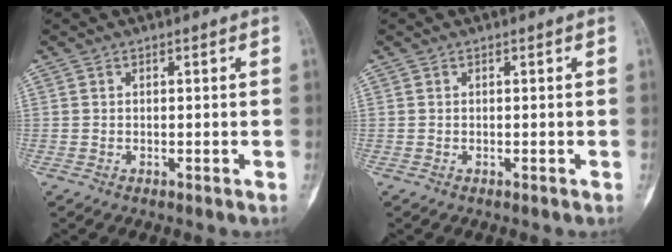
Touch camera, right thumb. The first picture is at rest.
{"total": 0.0}